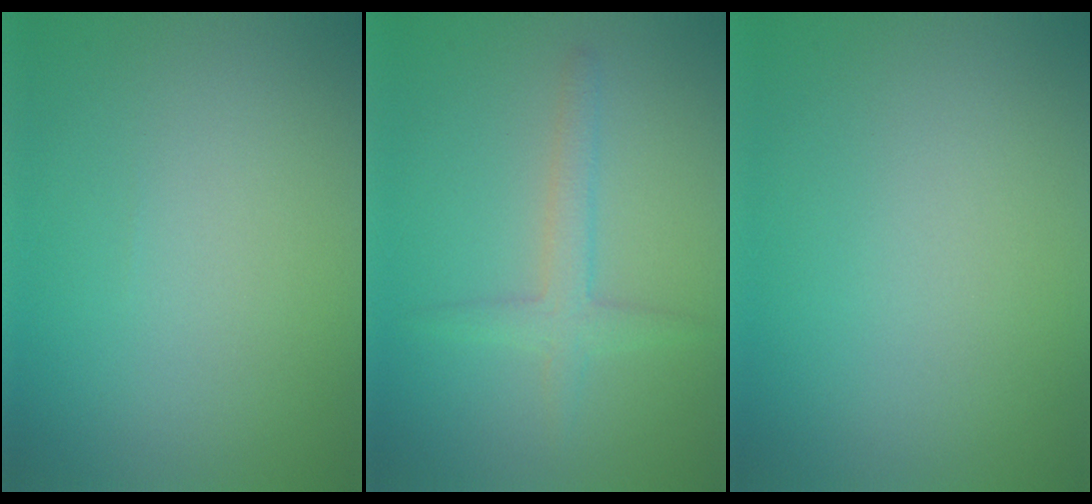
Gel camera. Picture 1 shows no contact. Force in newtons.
{"total": 2.3, "press": 2.3, "slide": 0.1}
{"total": 0.0}